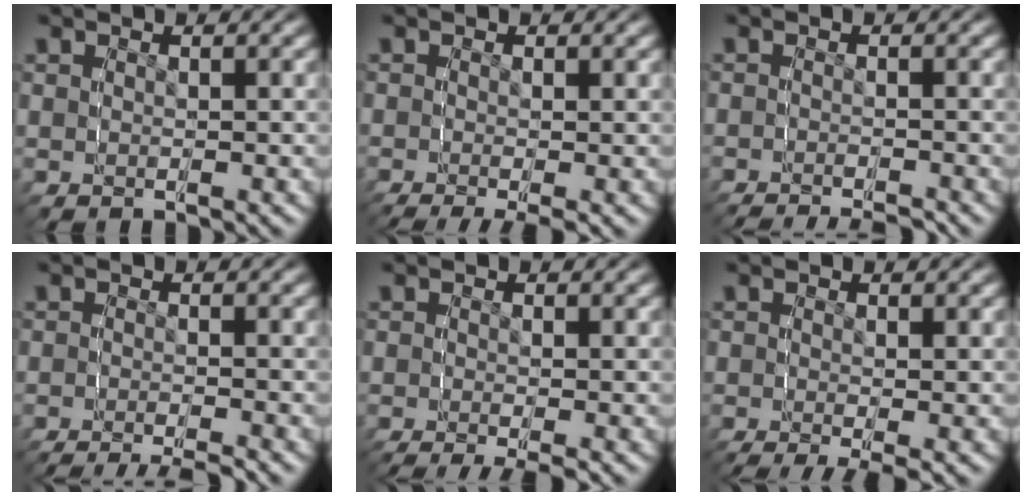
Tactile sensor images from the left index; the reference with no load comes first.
{"total": 2.9, "force": [-2.4, 0.4, 1.6], "torque": [-0.026, -0.009, -0.034]}
{"total": 3.6, "force": [-3.5, 0.5, 0.4], "torque": [-0.005, -0.012, -0.056]}
{"total": 4.8, "force": [-4.6, 0.8, 1.2], "torque": [-0.014, -0.012, -0.074]}
{"total": 3.5, "force": [-3.0, 0.6, 1.6], "torque": [-0.024, -0.009, -0.046]}
{"total": 3.7, "force": [-2.9, 0.7, 2.2], "torque": [-0.034, -0.014, -0.039]}